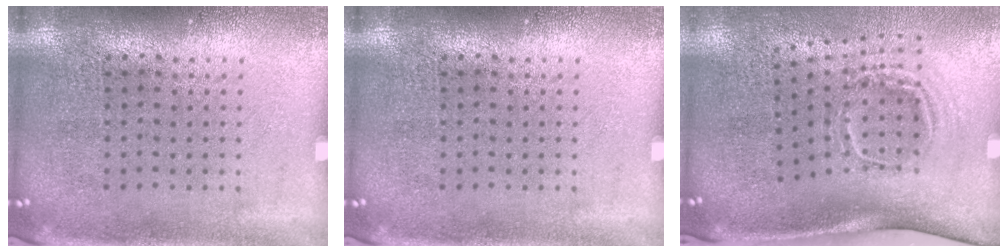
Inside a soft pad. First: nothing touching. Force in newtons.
{"total": 0.0}
{"total": 1.9, "press": 1.2, "slide": 1.6}